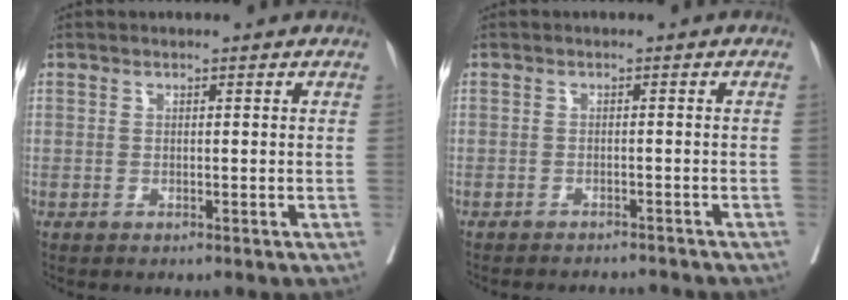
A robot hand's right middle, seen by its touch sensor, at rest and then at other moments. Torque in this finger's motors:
{"motor_torque": [0.17, -0.30, 0.03, 0.01]}